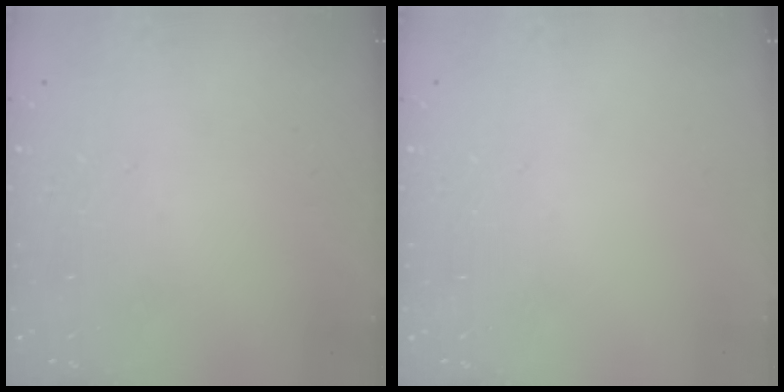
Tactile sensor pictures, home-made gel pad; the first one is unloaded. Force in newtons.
{"total": 0.0}